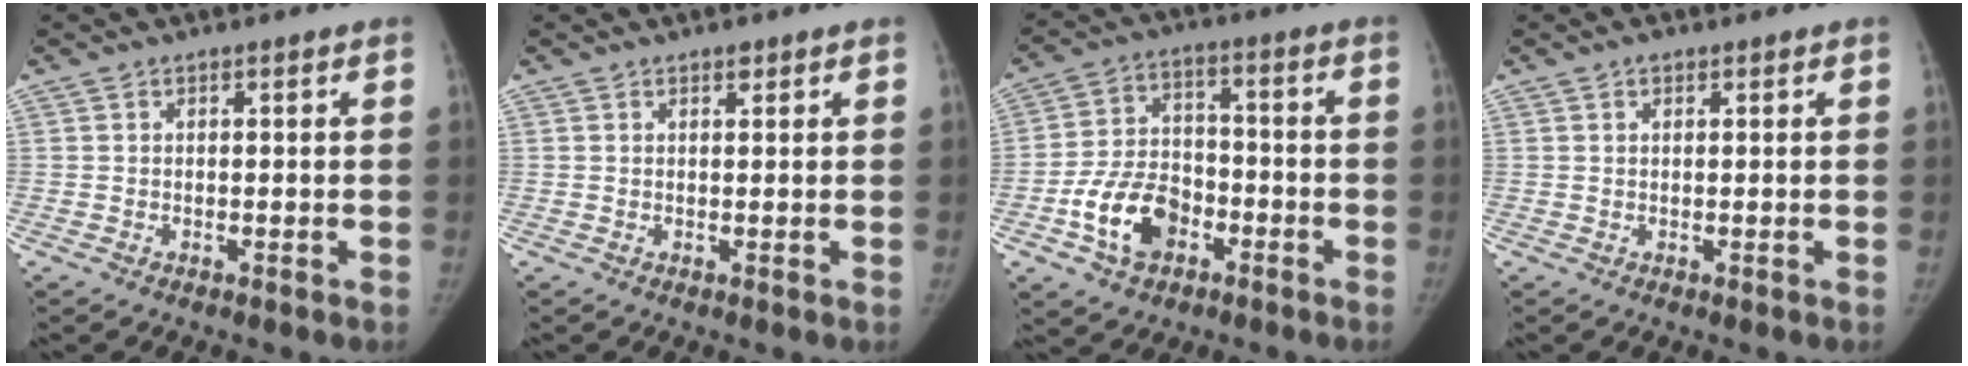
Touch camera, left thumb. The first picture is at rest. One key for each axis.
{"total": 1.1, "fx": 0.8, "fy": 0.5, "fz": 0.6, "tx": -0.005, "ty": -0.003, "tz": 0.010}
{"total": 12.1, "fx": -5.1, "fy": 8.3, "fz": 7.2, "tx": -0.111, "ty": 0.031, "tz": -0.090}
{"total": 1.2, "fx": 0.6, "fy": 0.7, "fz": 0.7, "tx": -0.009, "ty": 0.000, "tz": 0.008}